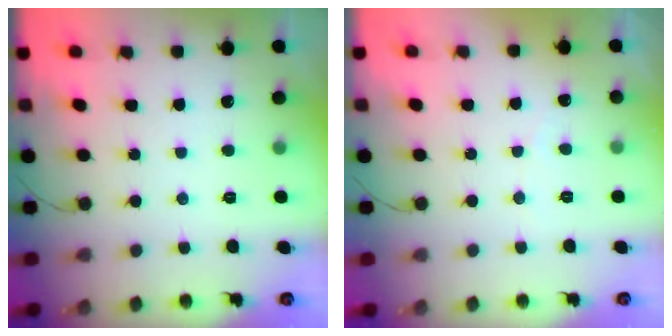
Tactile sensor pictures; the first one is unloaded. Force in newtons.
{"total": 1.9, "press": 1.9, "slide": 0.2}